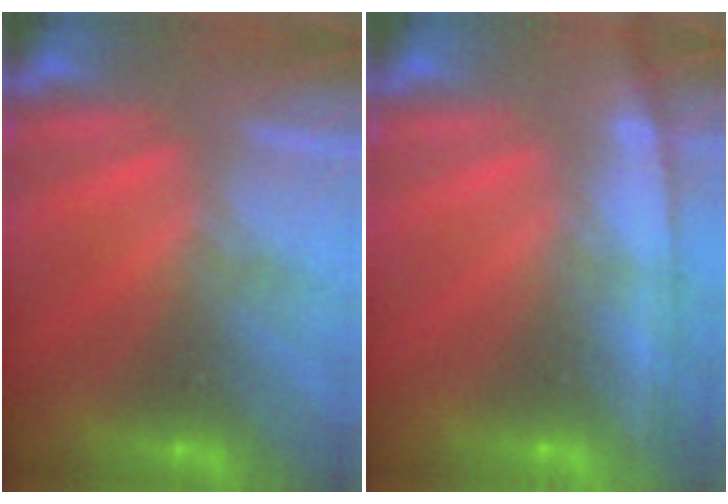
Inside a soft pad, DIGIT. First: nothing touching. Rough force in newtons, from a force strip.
{"total": 1.3}